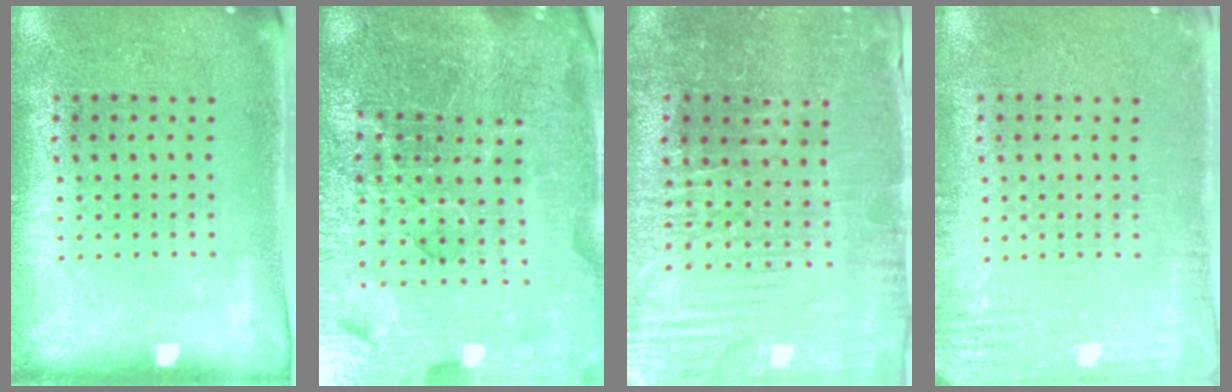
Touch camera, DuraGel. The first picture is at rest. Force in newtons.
{"total": 5.9, "press": 5.4, "slide": 2.4}
{"total": 3.7, "press": 3.7, "slide": 0.4}
{"total": 2.5, "press": 2.5, "slide": 0.4}